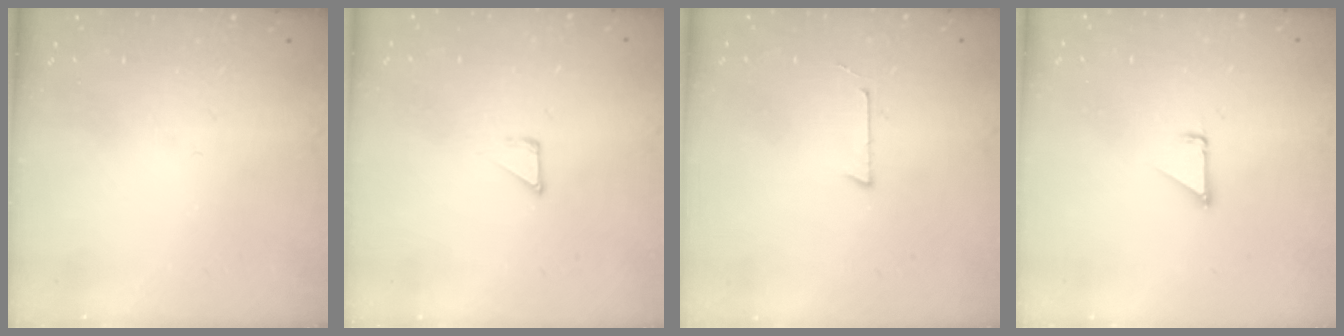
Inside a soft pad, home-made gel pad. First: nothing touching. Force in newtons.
{"total": 2.1, "press": 2.1, "slide": 0.1}
{"total": 3.2, "press": 3.2, "slide": 0.2}
{"total": 1.5, "press": 1.5, "slide": 0.1}